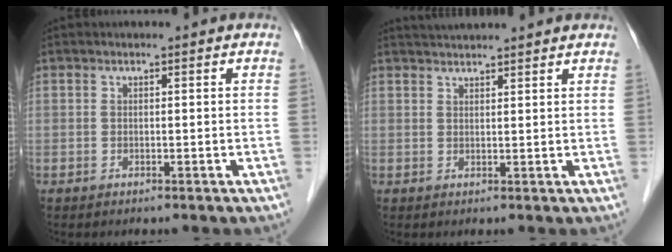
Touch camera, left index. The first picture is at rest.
{"total": 6.0, "force": [5.7, 0.0, 1.9], "torque": [-0.028, 0.034, 0.074]}